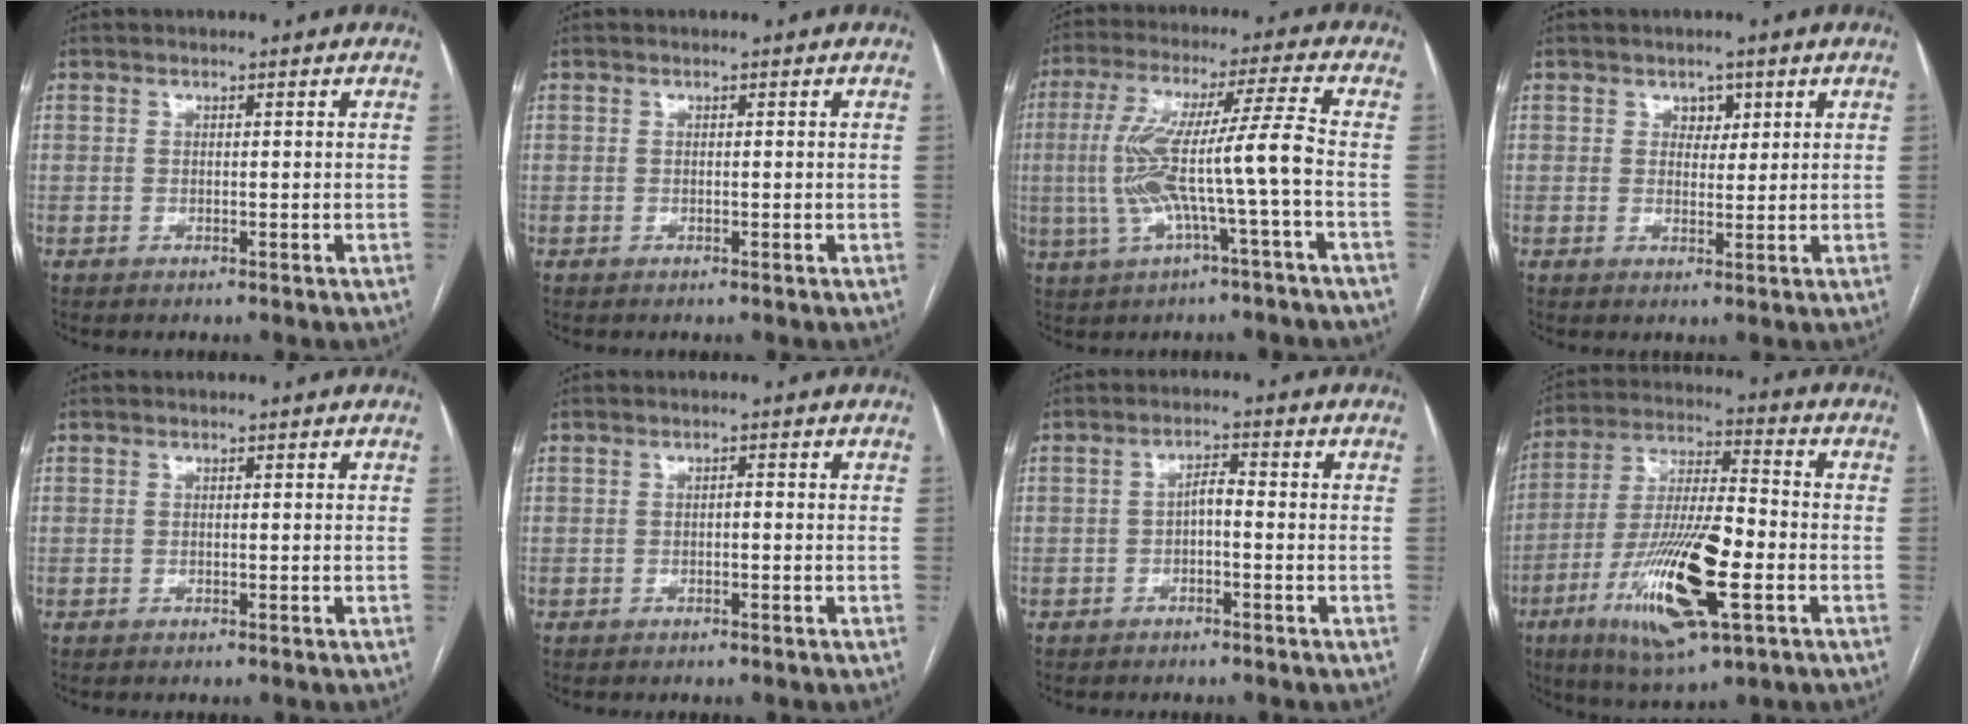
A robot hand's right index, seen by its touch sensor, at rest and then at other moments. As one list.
[{"total": 0.0}, {"total": 11.9, "force": [-2.2, -0.4, 11.7], "torque": [-0.238, 0.023, -0.041]}, {"total": 2.4, "force": [1.2, 1.7, 1.2], "torque": [-0.010, 0.001, 0.019]}, {"total": 0.0}, {"total": 0.6, "force": [-0.2, 0.2, 0.5], "torque": [-0.006, 0.003, -0.004]}, {"total": 2.4, "force": [-0.6, 0.8, 2.2], "torque": [-0.035, 0.010, -0.010]}, {"total": 18.3, "force": [-6.1, 4.4, 16.7], "torque": [-0.327, -0.015, -0.100]}]